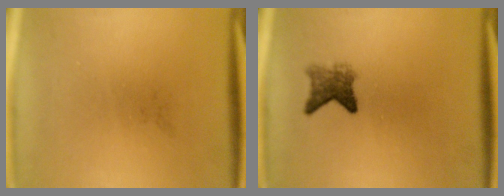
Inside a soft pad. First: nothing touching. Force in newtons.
{"total": 3.1}